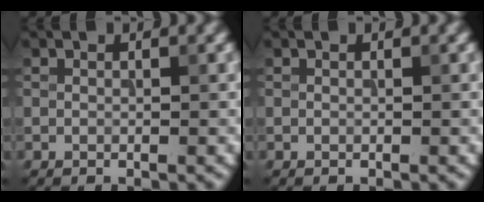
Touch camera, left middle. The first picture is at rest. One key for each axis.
{"total": 0.0}